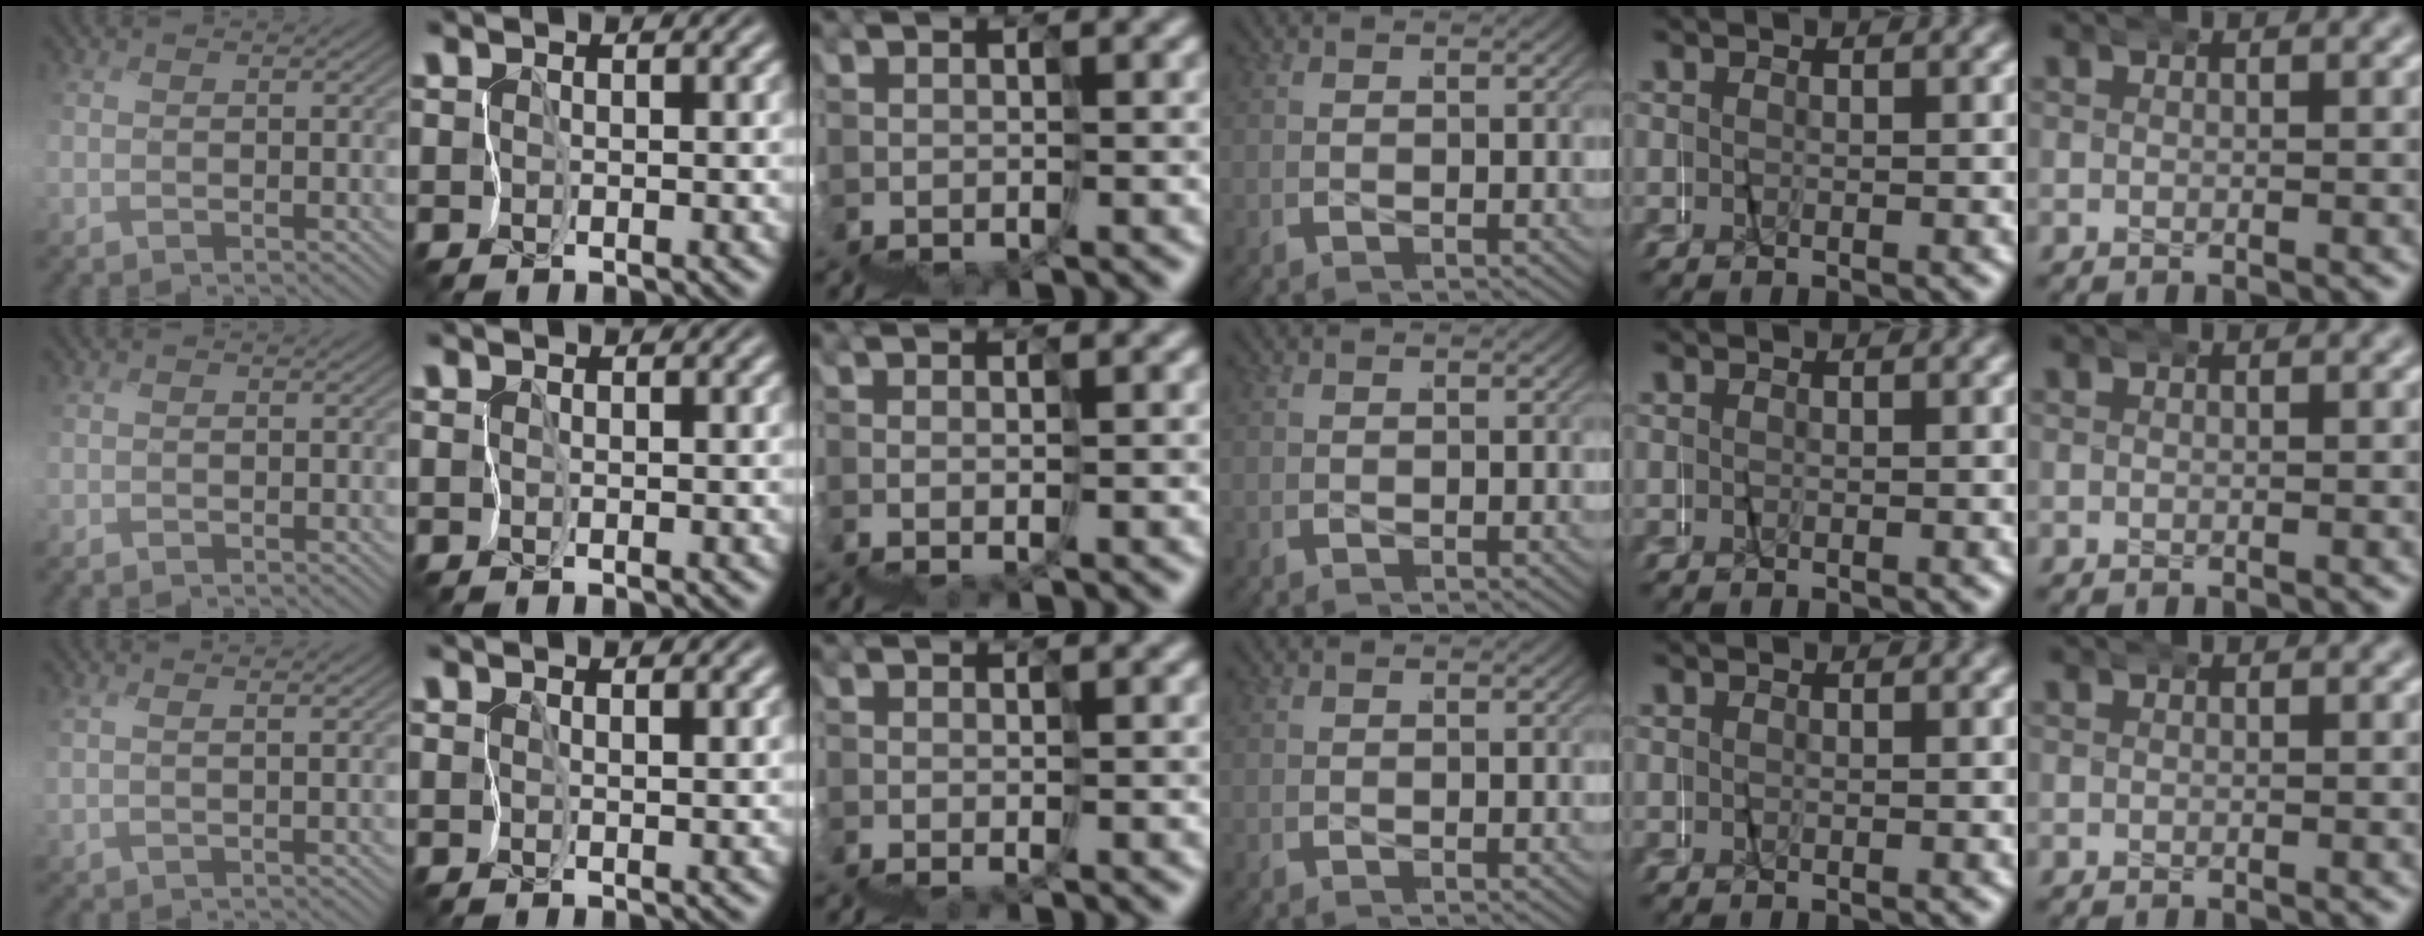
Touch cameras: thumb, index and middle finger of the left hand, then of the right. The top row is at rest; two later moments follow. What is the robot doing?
{"motion": "wrap", "object": "netting"}